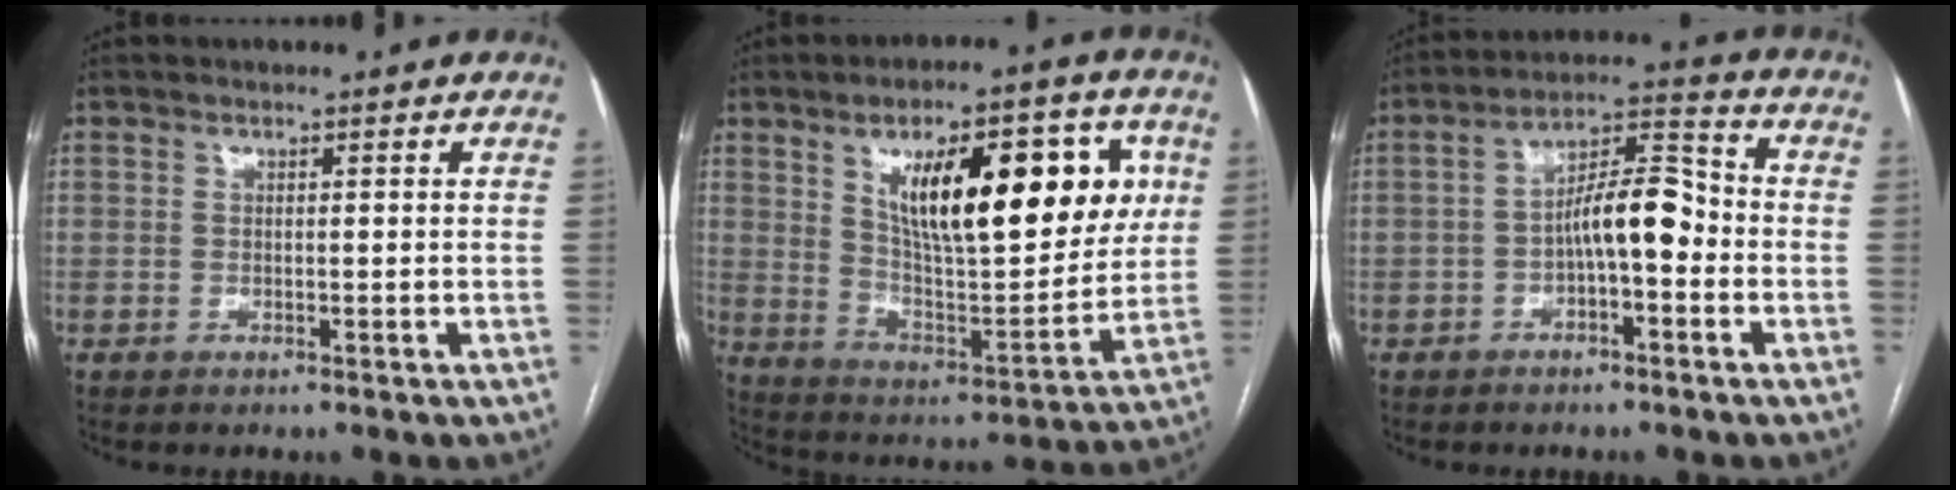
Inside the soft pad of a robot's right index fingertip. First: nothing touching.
{"total": 21.3, "force": [7.1, 7.0, 18.8], "torque": [-0.286, 0.016, 0.118]}
{"total": 8.6, "force": [-1.8, 2.6, 8.0], "torque": [-0.134, 0.033, -0.032]}